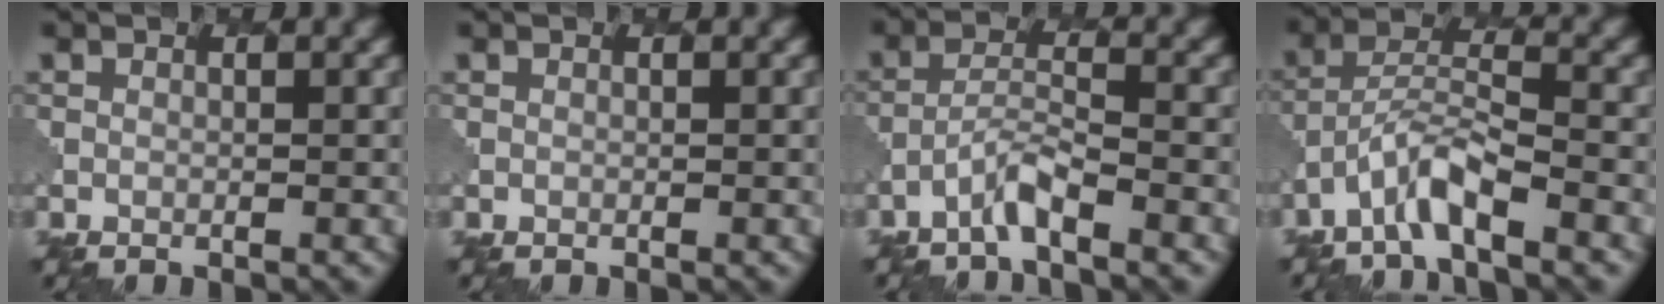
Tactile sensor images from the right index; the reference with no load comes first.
{"total": 0.0}
{"total": 2.5, "force": [-2.0, 0.2, 1.5], "torque": [-0.033, 0.008, -0.046]}
{"total": 4.1, "force": [-2.9, 0.8, 2.8], "torque": [-0.055, 0.009, -0.060]}